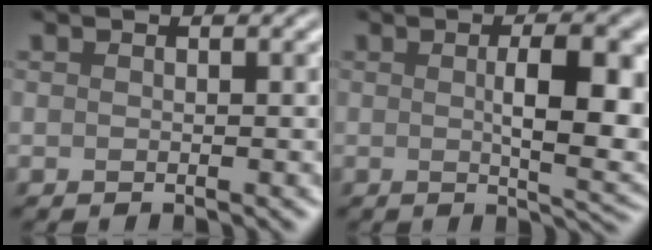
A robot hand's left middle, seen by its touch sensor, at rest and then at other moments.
{"total": 7.9, "force": [0.5, 2.3, 7.5], "torque": [-0.100, -0.002, 0.012]}